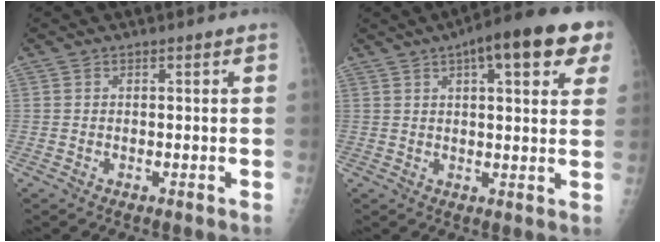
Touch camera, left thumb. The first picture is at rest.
{"total": 15.2, "force": [7.2, 4.6, 12.5], "torque": [-0.149, 0.006, 0.090]}